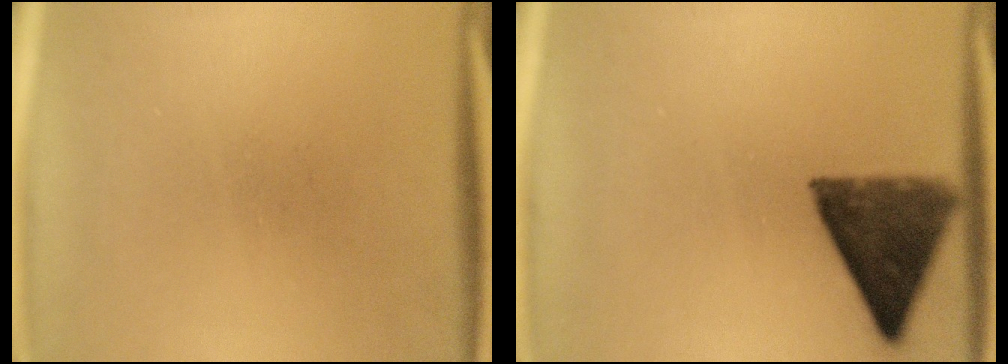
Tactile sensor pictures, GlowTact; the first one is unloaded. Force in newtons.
{"total": 11.2}